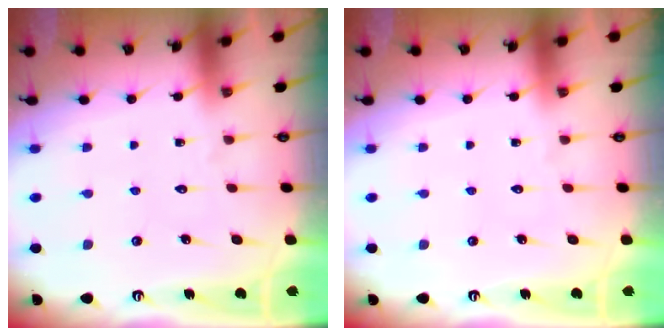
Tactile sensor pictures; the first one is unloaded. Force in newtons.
{"total": 0.0}